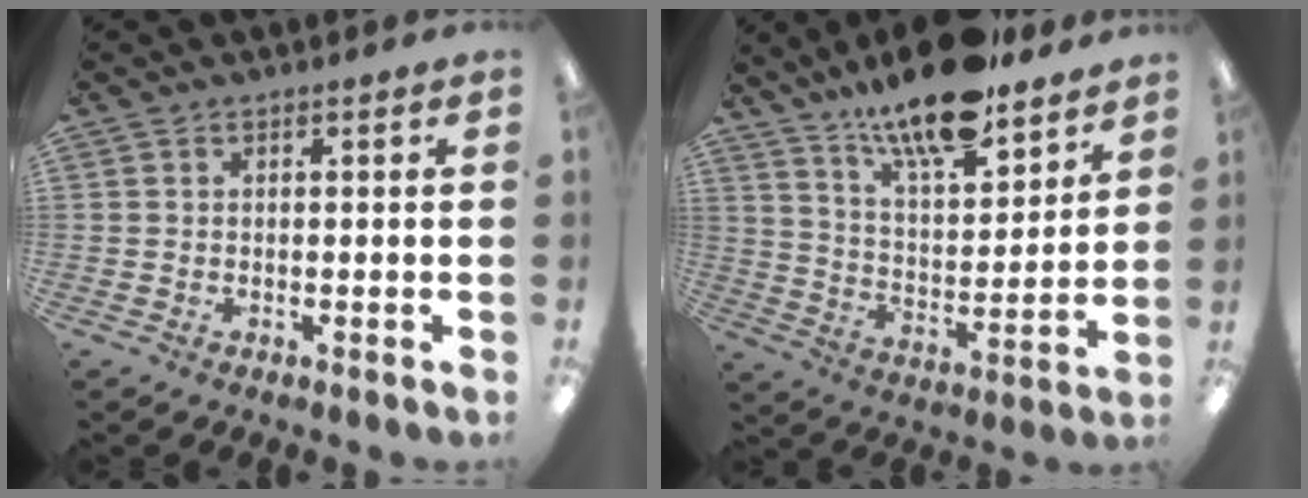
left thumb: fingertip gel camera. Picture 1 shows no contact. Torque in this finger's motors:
{"motor_torque": [1.14, 0.90, 1.47, -1.30, 0.23]}